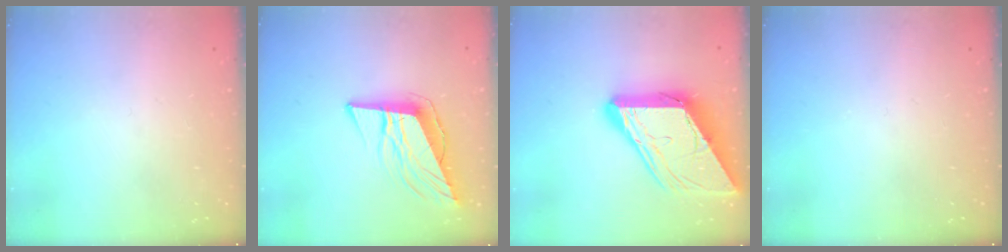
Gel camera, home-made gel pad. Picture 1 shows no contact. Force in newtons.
{"total": 12.1, "press": 11.5, "slide": 3.6}
{"total": 17.5, "press": 17.4, "slide": 1.7}
{"total": 0.0}